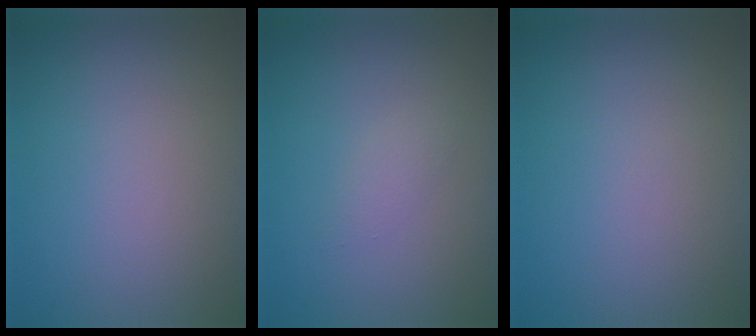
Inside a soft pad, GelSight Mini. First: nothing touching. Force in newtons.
{"total": 1.1, "press": 1.1, "slide": 0.1}
{"total": 0.0}